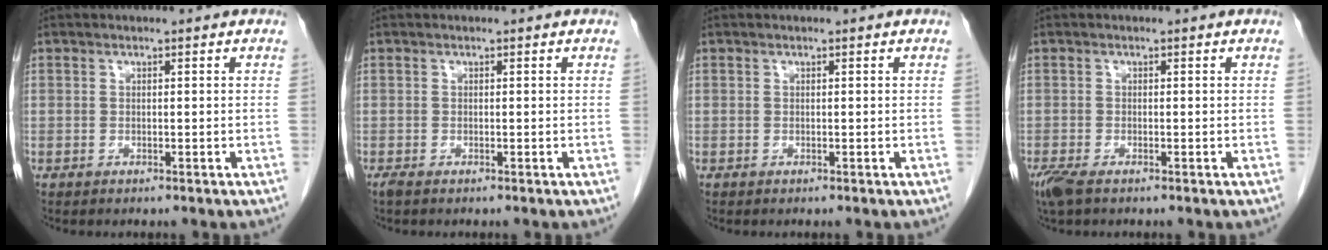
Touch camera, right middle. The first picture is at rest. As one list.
[{"total": 0.9, "force": [-0.7, 0.2, 0.5], "torque": [-0.015, -0.004, -0.013]}, {"total": 0.0}, {"total": 3.3, "force": [-2.4, 0.8, 2.1], "torque": [-0.051, -0.012, -0.044]}]